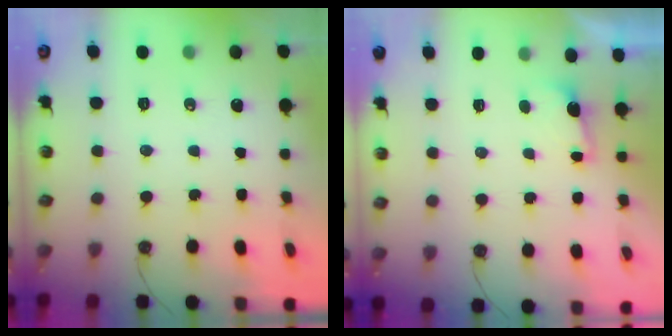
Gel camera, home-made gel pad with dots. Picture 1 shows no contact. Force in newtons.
{"total": 2.1, "press": 1.9, "slide": 0.9}